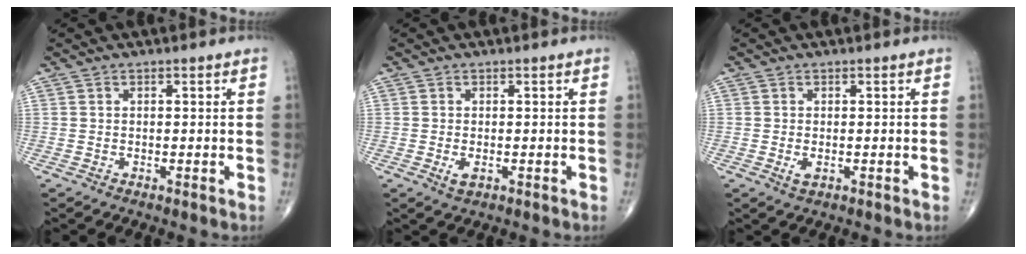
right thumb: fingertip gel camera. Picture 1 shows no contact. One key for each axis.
{"total": 1.9, "fx": -0.5, "fy": 0.9, "fz": 1.6, "tx": -0.029, "ty": -0.003, "tz": -0.008}
{"total": 1.6, "fx": -0.4, "fy": 0.8, "fz": 1.3, "tx": -0.026, "ty": -0.004, "tz": -0.005}